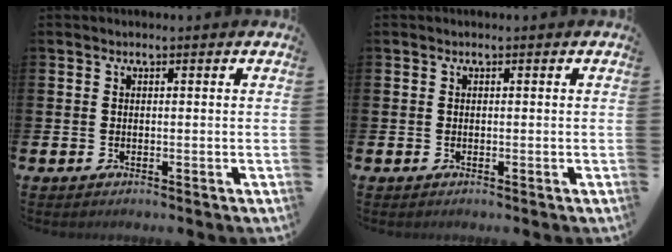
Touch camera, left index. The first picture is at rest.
{"total": 0.0}